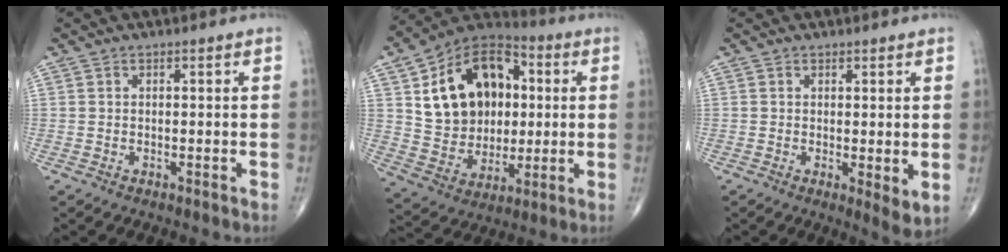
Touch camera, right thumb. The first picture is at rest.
{"total": 21.3, "force": [4.4, 15.4, 14.0], "torque": [-0.186, 0.008, 0.078]}
{"total": 4.0, "force": [0.1, 1.2, 3.8], "torque": [-0.059, -0.017, 0.002]}